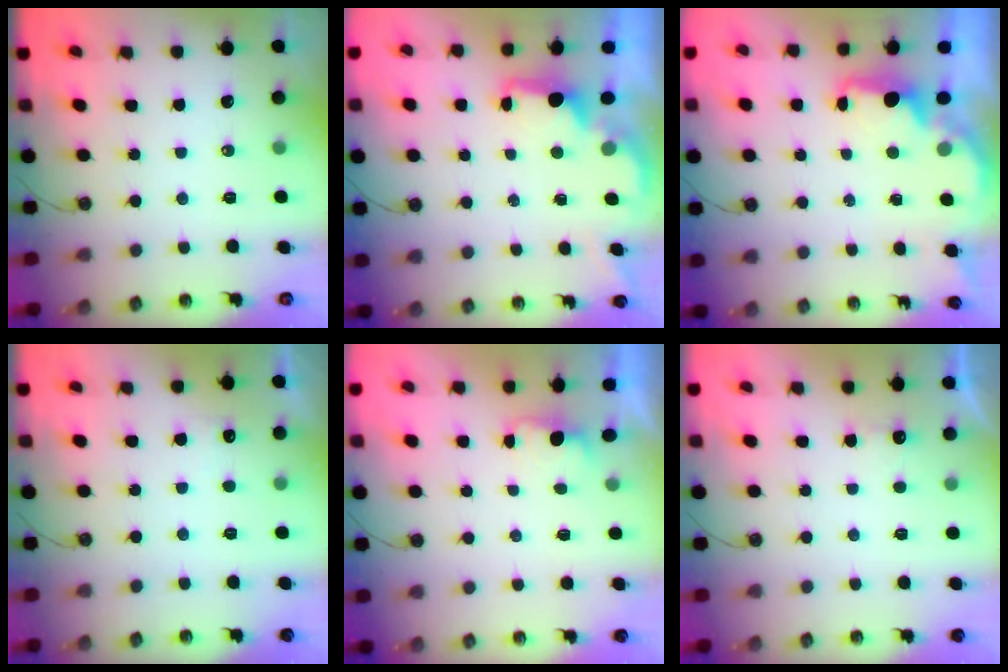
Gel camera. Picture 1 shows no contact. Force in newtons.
{"total": 1.9, "press": 1.7, "slide": 0.8}
{"total": 2.3, "press": 2.1, "slide": 0.8}
{"total": 3.7, "press": 3.5, "slide": 1.2}
{"total": 1.0, "press": 0.7, "slide": 0.7}
{"total": 1.9, "press": 1.8, "slide": 0.8}